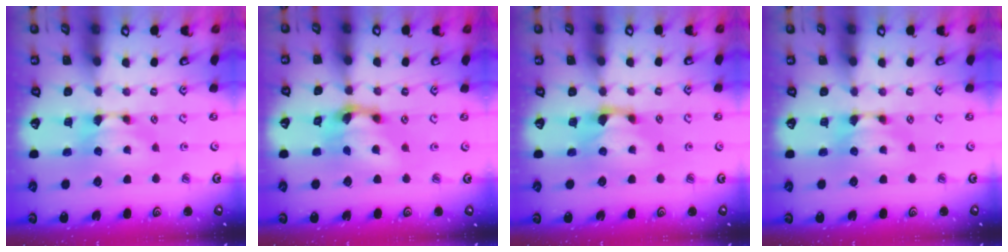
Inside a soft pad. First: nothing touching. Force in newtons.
{"total": 5.3, "press": 4.9, "slide": 1.8}
{"total": 1.3, "press": 0.4, "slide": 1.3}
{"total": 0.0}